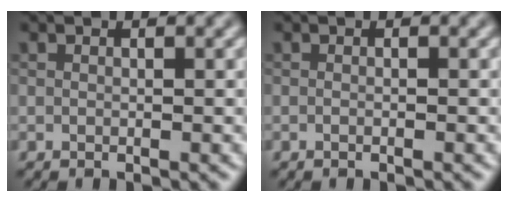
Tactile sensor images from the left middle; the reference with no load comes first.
{"total": 0.8, "force": [-0.7, 0.2, 0.4], "torque": [-0.004, -0.003, -0.012]}